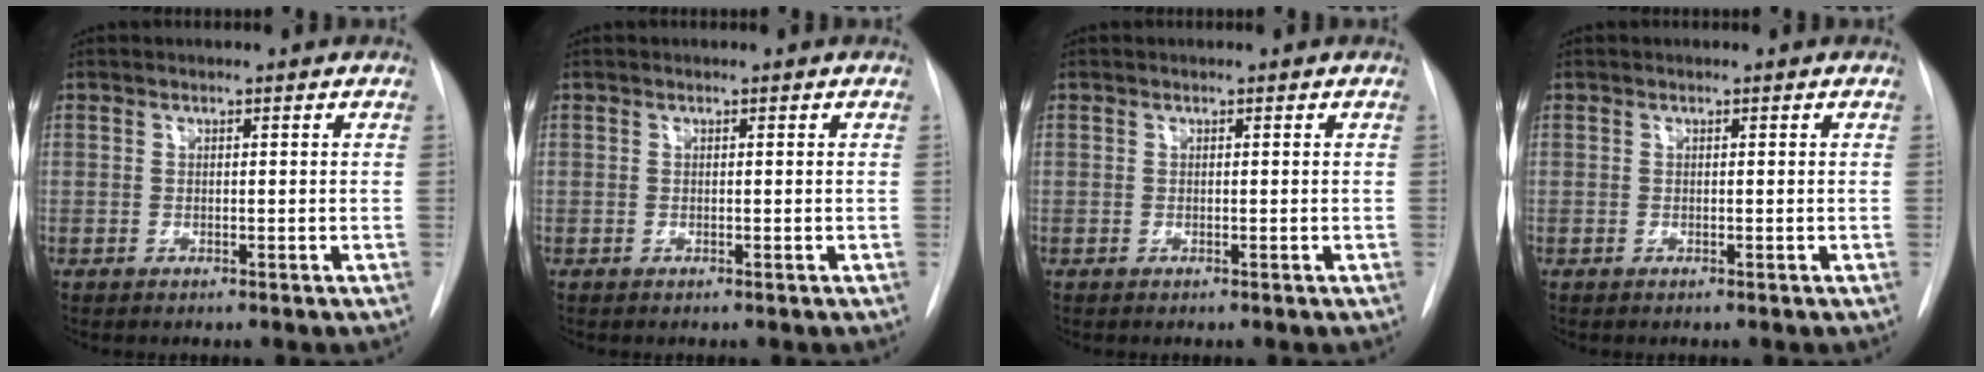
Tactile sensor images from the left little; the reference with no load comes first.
{"total": 0.0}
{"total": 0.0}
{"total": 0.0}